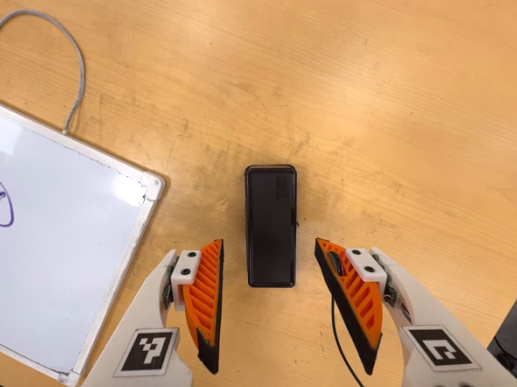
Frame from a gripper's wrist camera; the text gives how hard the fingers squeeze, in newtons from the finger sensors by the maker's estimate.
{"total": 0.0}